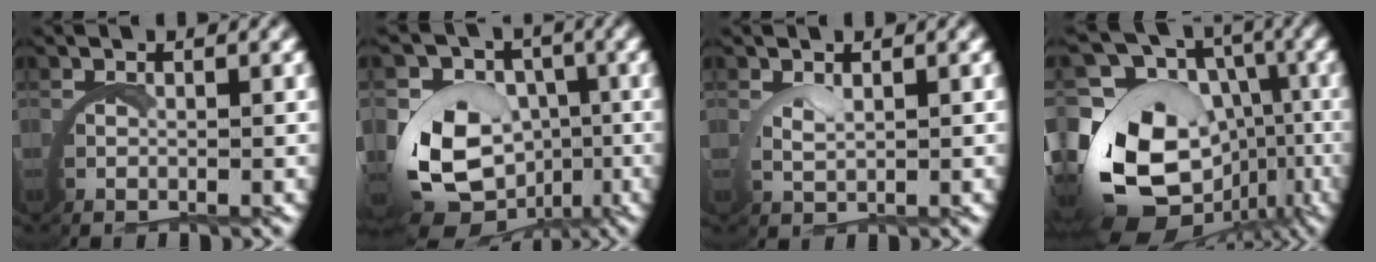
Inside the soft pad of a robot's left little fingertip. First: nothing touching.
{"total": 11.1, "force": [-3.1, 8.9, 5.9], "torque": [-0.136, -0.056, -0.037]}
{"total": 1.3, "force": [1.2, -0.1, 0.6], "torque": [-0.021, -0.004, 0.028]}
{"total": 15.7, "force": [-2.9, 12.3, 9.4], "torque": [-0.204, -0.060, -0.035]}